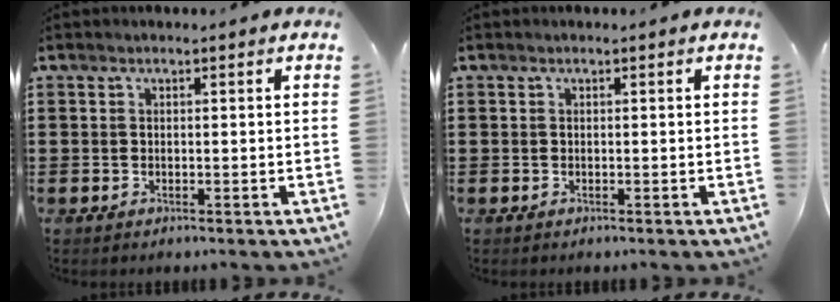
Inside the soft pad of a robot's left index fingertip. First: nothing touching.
{"total": 0.0}